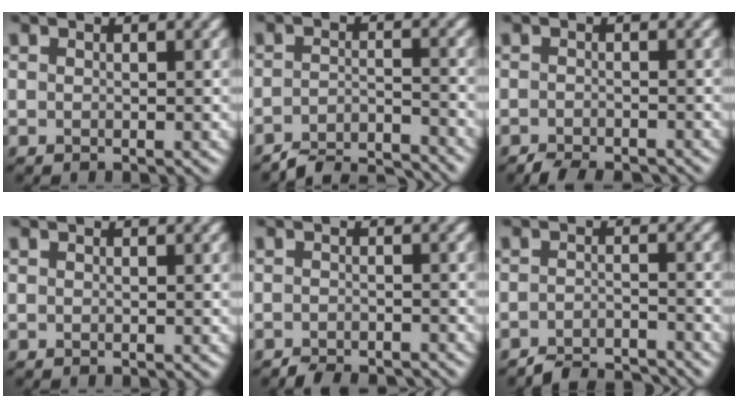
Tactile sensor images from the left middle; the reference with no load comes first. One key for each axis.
{"total": 5.8, "fx": -5.5, "fy": 1.0, "fz": 1.7, "tx": -0.030, "ty": -0.004, "tz": -0.093}
{"total": 2.3, "fx": -2.2, "fy": 0.4, "fz": 0.7, "tx": -0.008, "ty": 0.001, "tz": -0.041}
{"total": 0.0}
{"total": 2.4, "fx": -2.4, "fy": 0.3, "fz": 0.4, "tx": -0.004, "ty": 0.003, "tz": -0.043}
{"total": 3.9, "fx": -3.8, "fy": 0.5, "fz": 0.9, "tx": -0.018, "ty": 0.002, "tz": -0.068}